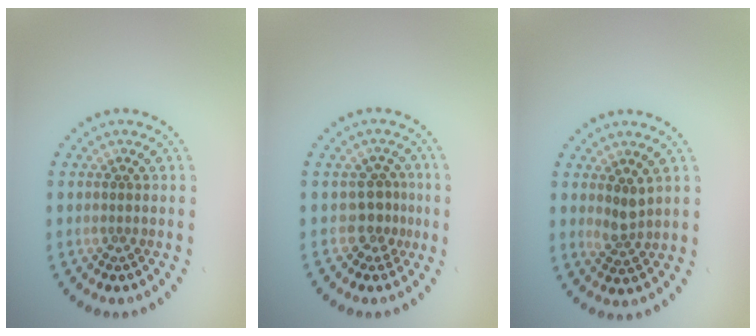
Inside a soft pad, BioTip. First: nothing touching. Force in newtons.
{"total": 2.3, "press": 1.4, "slide": 1.8}
{"total": 1.7, "press": 1.4, "slide": 1.0}